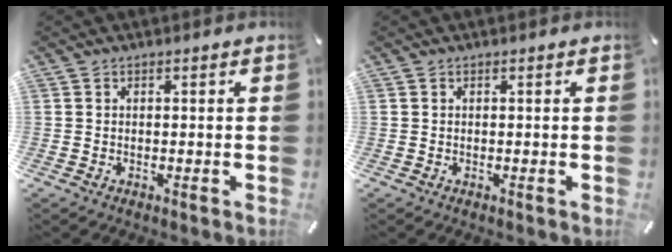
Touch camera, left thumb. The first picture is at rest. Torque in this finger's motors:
{"motor_torque": [0.00, 0.00, 0.00, 0.00, 0.00]}